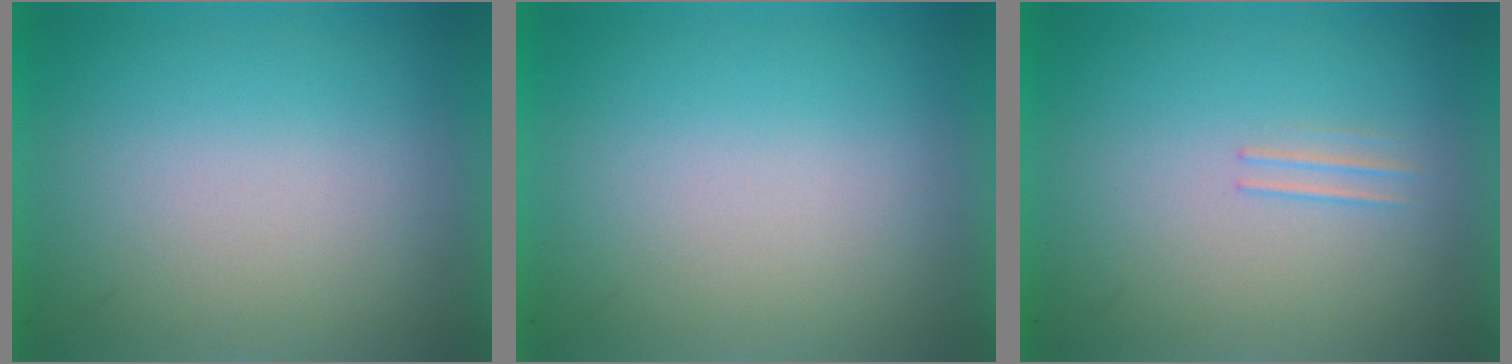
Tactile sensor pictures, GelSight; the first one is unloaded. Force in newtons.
{"total": 0.0}
{"total": 1.2}